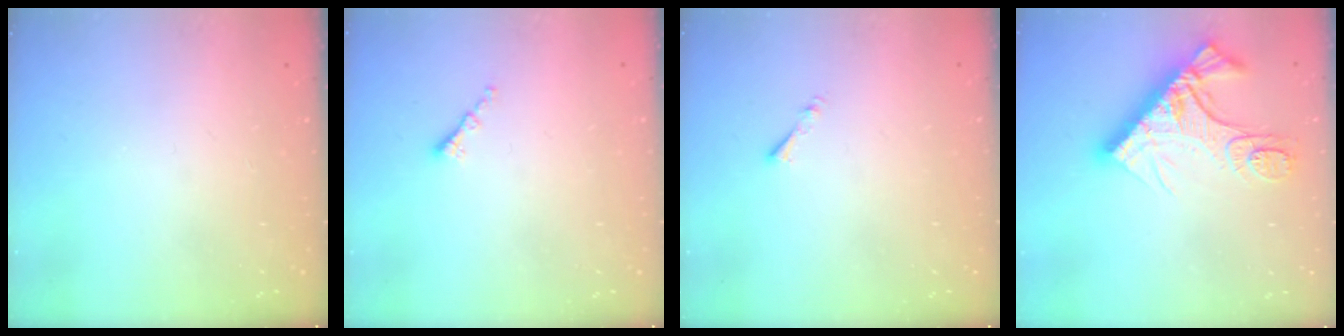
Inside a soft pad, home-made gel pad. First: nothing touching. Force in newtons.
{"total": 0.8, "press": 0.8, "slide": 0.2}
{"total": 0.8, "press": 0.7, "slide": 0.3}
{"total": 16.2, "press": 16.1, "slide": 1.6}